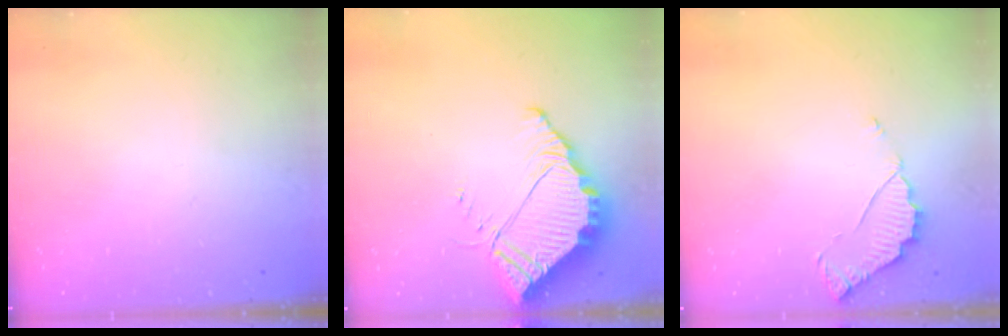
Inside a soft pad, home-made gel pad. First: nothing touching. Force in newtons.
{"total": 8.9, "press": 8.9, "slide": 0.6}
{"total": 3.5, "press": 3.4, "slide": 0.2}